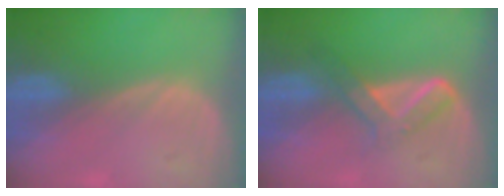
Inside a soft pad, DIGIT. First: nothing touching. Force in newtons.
{"total": 5.2, "press": 4.6, "slide": 2.4}